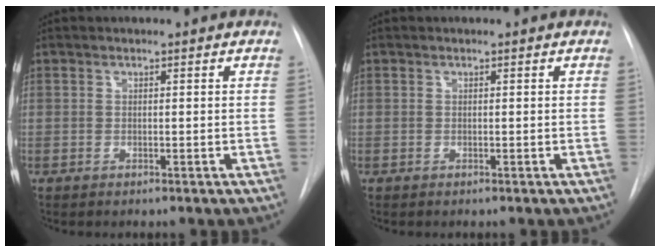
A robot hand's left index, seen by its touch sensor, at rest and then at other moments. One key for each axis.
{"total": 0.0}